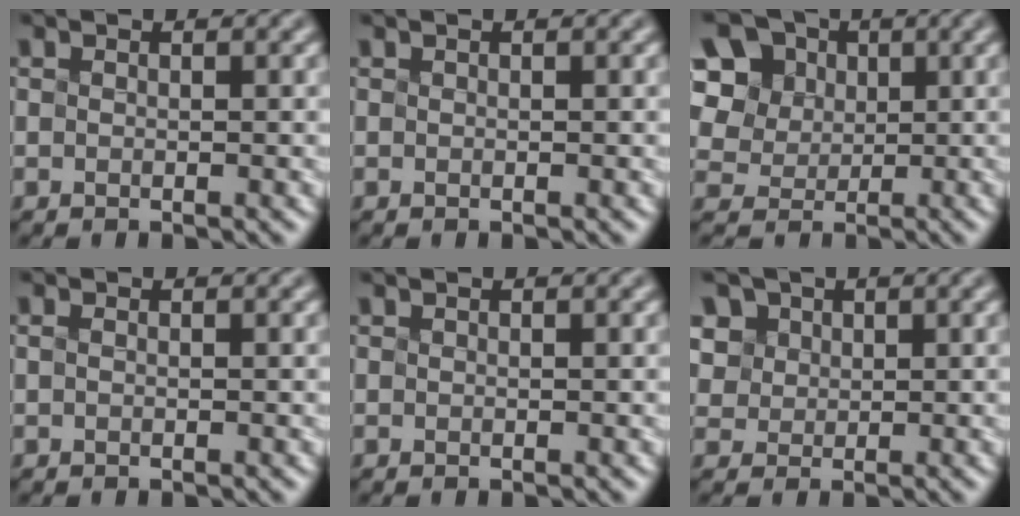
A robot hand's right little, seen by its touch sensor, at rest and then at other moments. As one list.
[{"total": 0.0}, {"total": 9.3, "force": [2.9, 7.9, 3.9], "torque": [-0.098, 0.027, 0.053]}, {"total": 0.0}, {"total": 0.0}, {"total": 3.4, "force": [1.8, 2.8, 0.7], "torque": [-0.037, 0.009, 0.055]}]